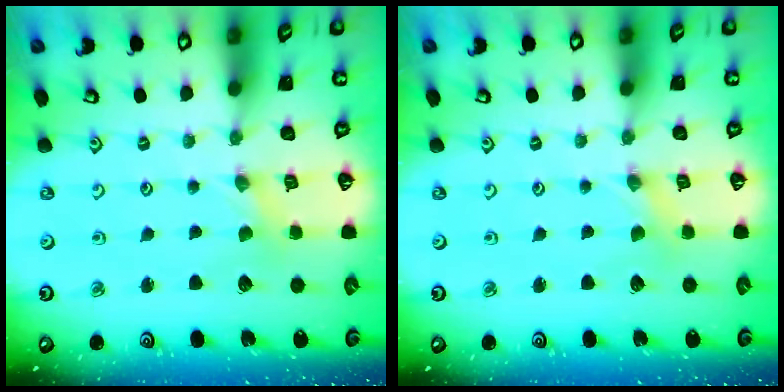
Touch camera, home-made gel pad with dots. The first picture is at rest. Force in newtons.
{"total": 0.0}